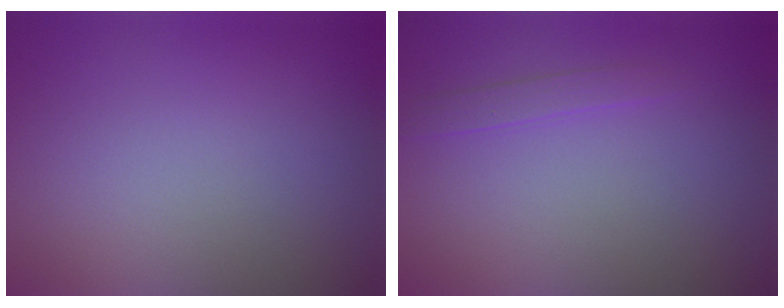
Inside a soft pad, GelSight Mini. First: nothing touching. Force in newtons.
{"total": 1.1, "press": 1.1, "slide": 0.1}